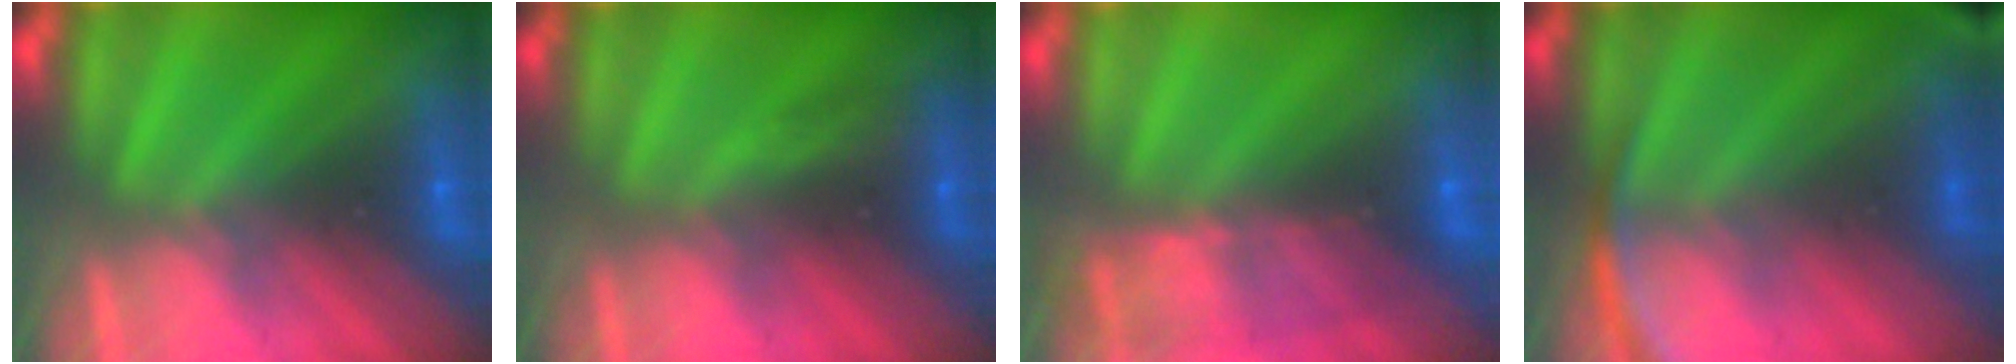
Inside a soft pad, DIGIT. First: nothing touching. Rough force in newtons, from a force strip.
{"total": 2.9}
{"total": 10.5}
{"total": 2.7}